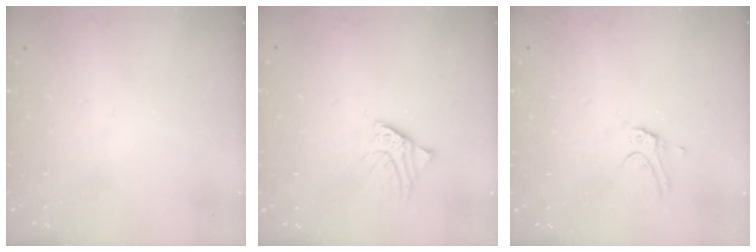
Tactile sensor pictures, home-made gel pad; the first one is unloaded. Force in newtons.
{"total": 2.6, "press": 2.6, "slide": 0.3}
{"total": 5.3, "press": 5.3, "slide": 0.3}